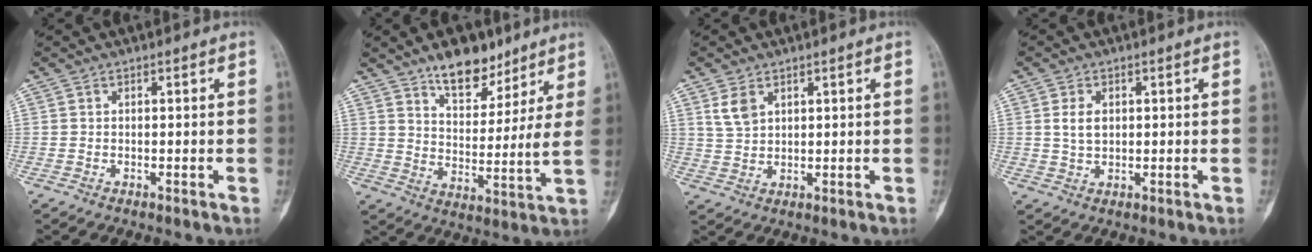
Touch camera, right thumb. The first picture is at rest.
{"total": 12.2, "force": [8.6, 5.1, 7.0], "torque": [-0.076, -0.061, 0.140]}
{"total": 4.2, "force": [2.1, 2.6, 2.5], "torque": [-0.046, -0.006, 0.051]}
{"total": 3.6, "force": [0.8, 2.4, 2.6], "torque": [-0.041, -0.003, 0.018]}